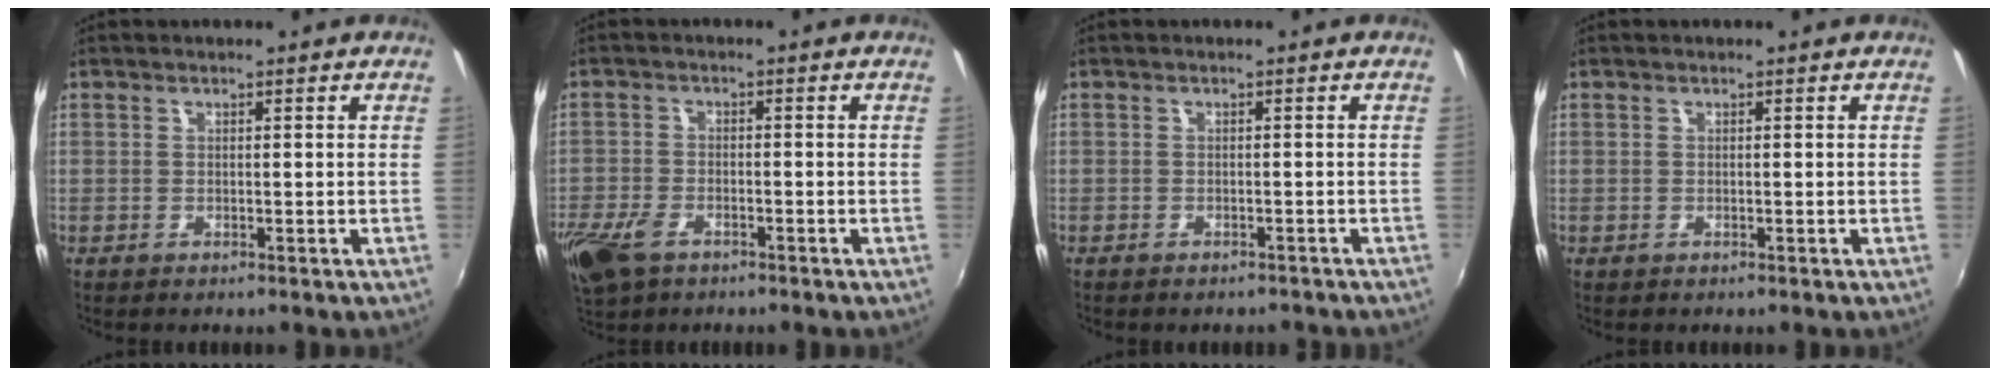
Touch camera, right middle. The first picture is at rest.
{"total": 8.6, "force": [-5.3, 4.7, 4.9], "torque": [-0.134, -0.021, -0.099]}
{"total": 3.6, "force": [-3.2, 1.2, 1.1], "torque": [-0.019, -0.008, -0.037]}
{"total": 0.0}